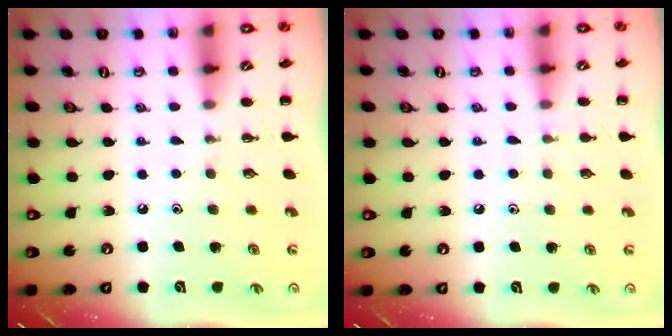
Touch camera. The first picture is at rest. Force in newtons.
{"total": 4.0, "press": 3.7, "slide": 1.5}